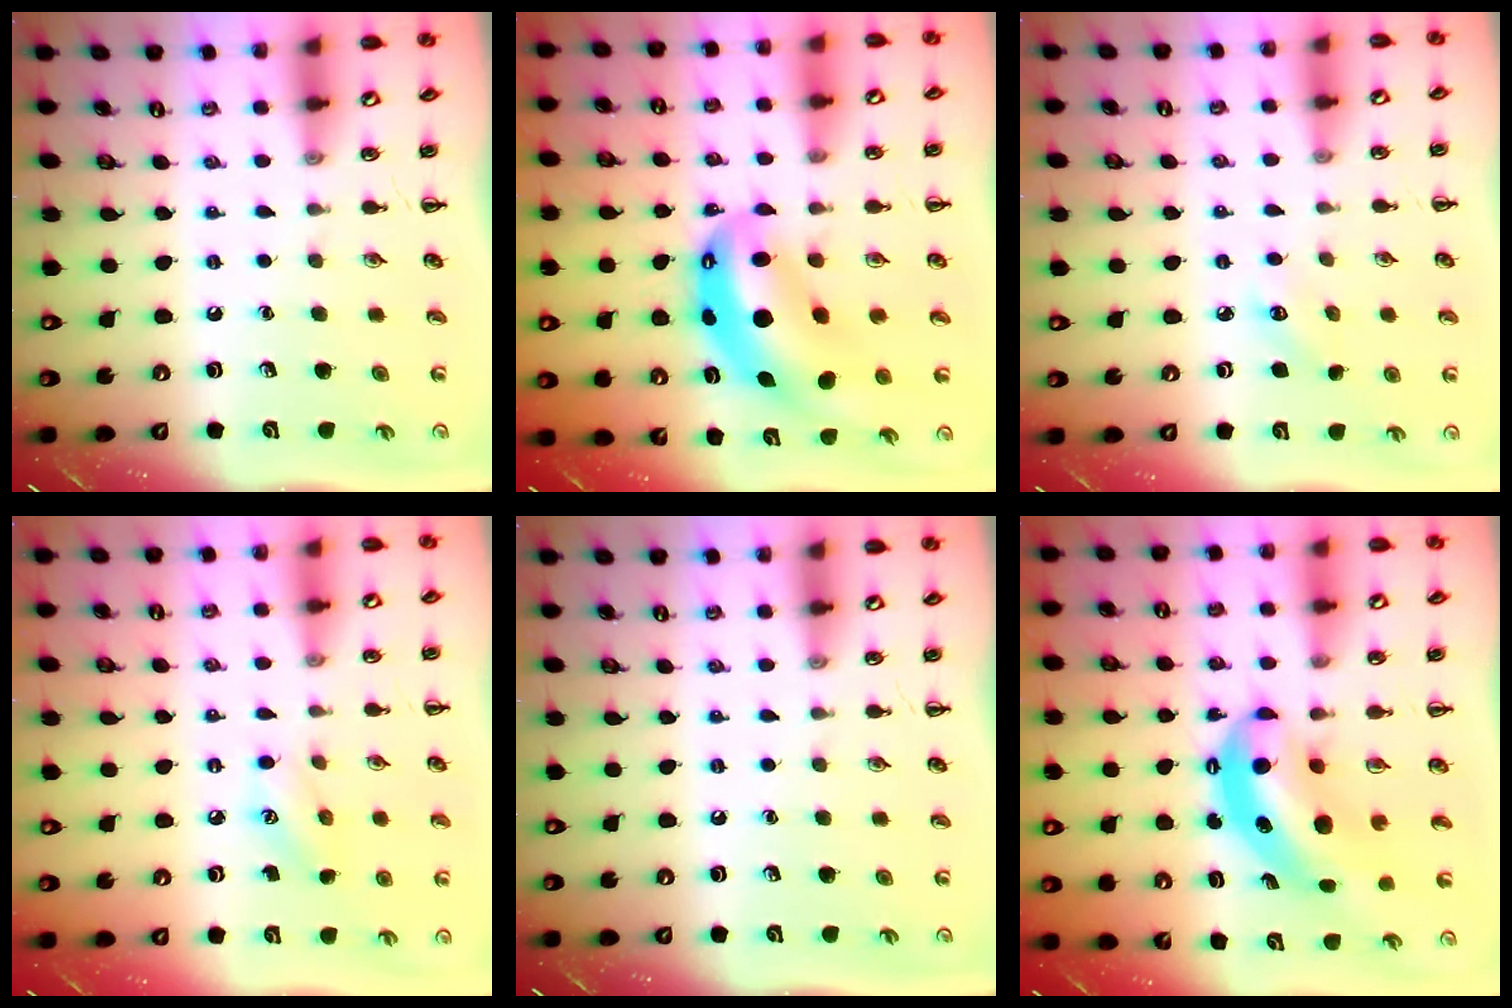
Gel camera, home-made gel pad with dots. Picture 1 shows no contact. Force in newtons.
{"total": 11.7, "press": 11.4, "slide": 2.7}
{"total": 3.5, "press": 3.4, "slide": 0.9}
{"total": 7.0, "press": 6.8, "slide": 1.6}
{"total": 0.0}
{"total": 7.6, "press": 7.4, "slide": 1.8}